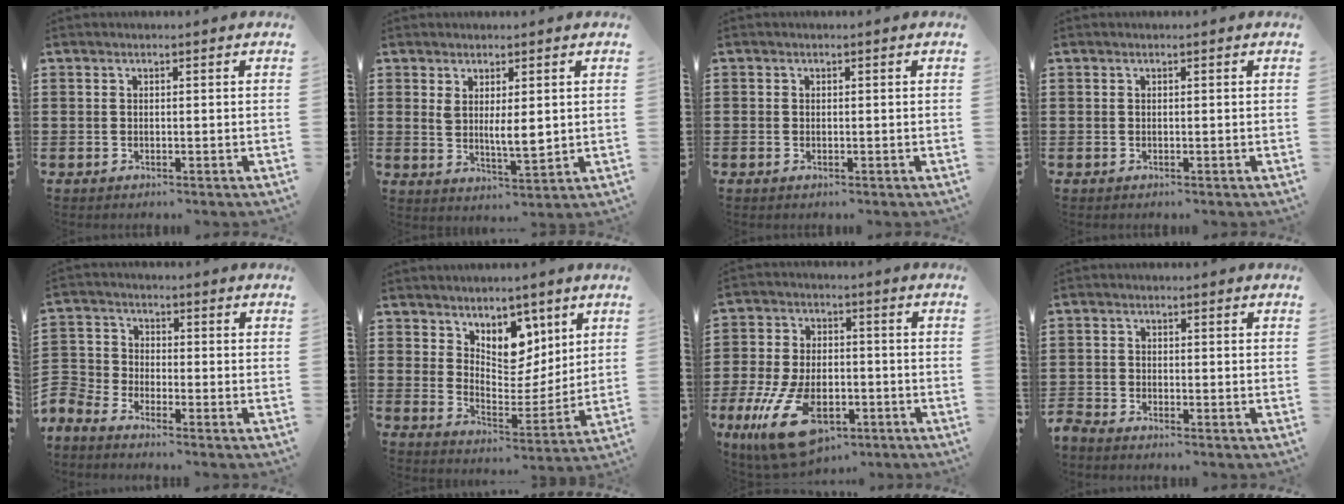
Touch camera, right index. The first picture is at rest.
{"total": 4.4, "force": [1.2, 1.6, 3.9], "torque": [-0.062, -0.006, 0.018]}
{"total": 0.0}
{"total": 0.0}
{"total": 3.8, "force": [-3.7, 1.0, 0.2], "torque": [-0.042, -0.011, -0.087]}
{"total": 7.0, "force": [5.1, 4.4, 1.7], "torque": [-0.043, -0.035, 0.092]}
{"total": 14.2, "force": [-6.6, 7.1, 10.3], "torque": [-0.225, 0.013, -0.114]}
{"total": 1.8, "force": [-1.8, 0.0, 0.0], "torque": [-0.005, -0.002, -0.038]}